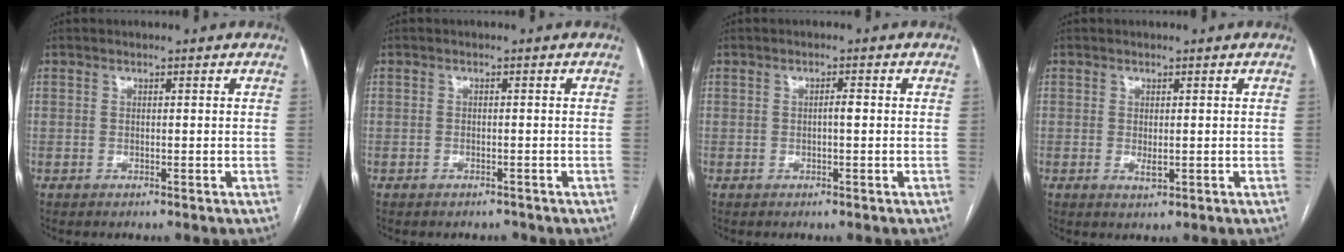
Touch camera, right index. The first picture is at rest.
{"total": 1.5, "force": [-1.3, 0.8, 0.0], "torque": [0.002, 0.003, -0.017]}
{"total": 1.0, "force": [-0.2, 0.0, 1.0], "torque": [-0.017, 0.002, -0.003]}
{"total": 1.4, "force": [-0.1, 0.6, 1.3], "torque": [-0.022, -0.005, 0.002]}